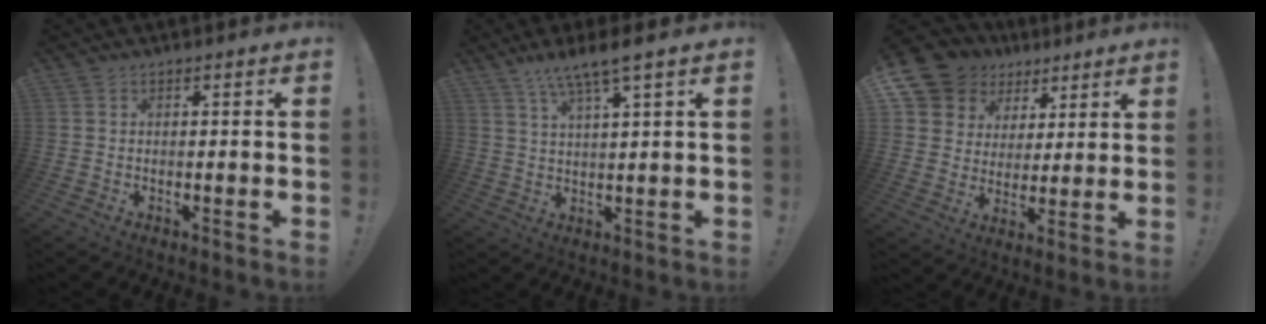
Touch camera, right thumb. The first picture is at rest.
{"total": 6.9, "force": [5.1, -0.2, 4.6], "torque": [-0.085, -0.027, 0.085]}
{"total": 12.2, "force": [7.2, 9.2, 3.5], "torque": [-0.062, -0.054, 0.147]}